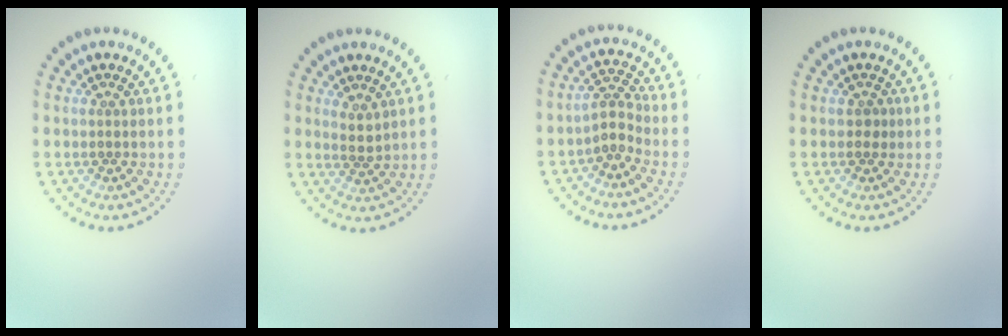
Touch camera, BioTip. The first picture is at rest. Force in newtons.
{"total": 1.5, "press": 1.1, "slide": 1.0}
{"total": 2.1, "press": 1.6, "slide": 1.4}
{"total": 0.9, "press": 0.7, "slide": 0.5}